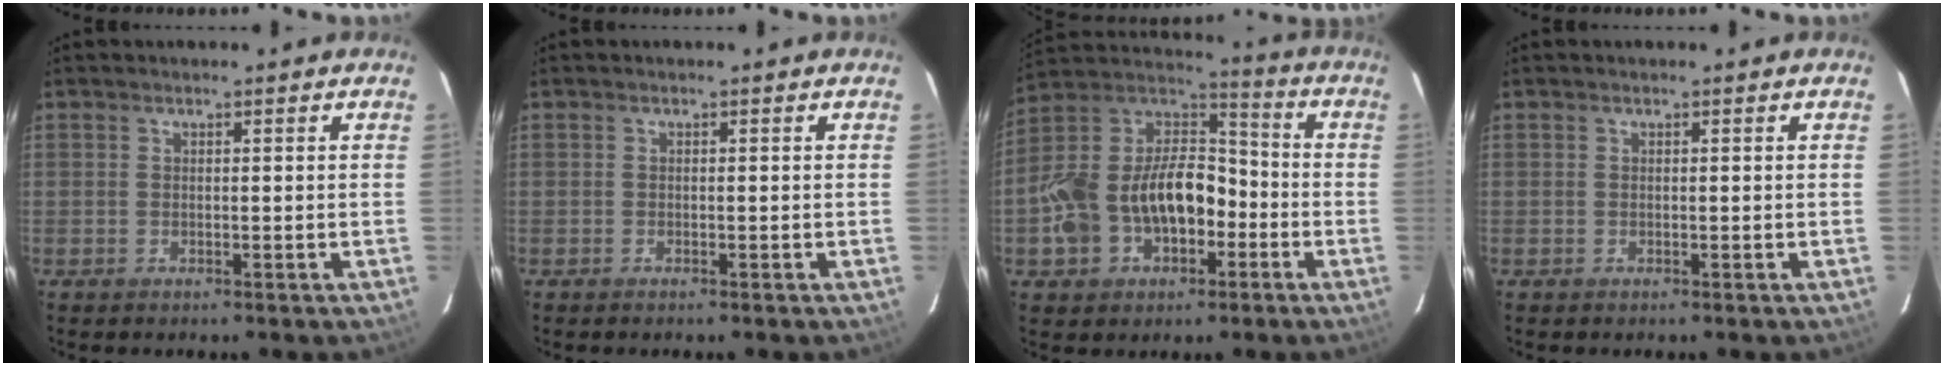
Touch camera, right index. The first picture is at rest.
{"total": 0.0}
{"total": 19.3, "force": [-5.7, 13.0, 13.1], "torque": [-0.292, 0.027, -0.094]}
{"total": 0.0}